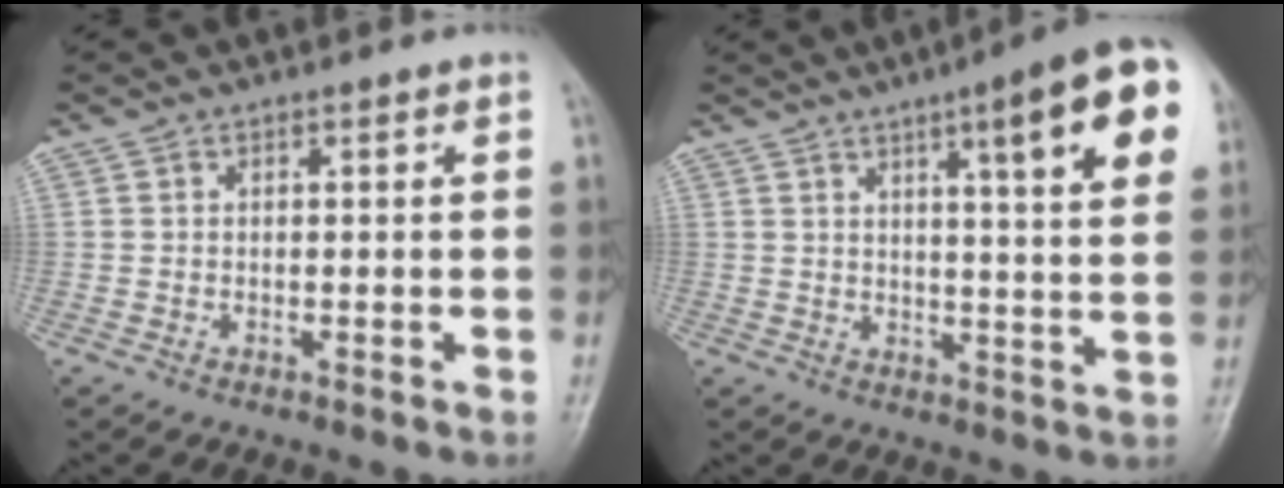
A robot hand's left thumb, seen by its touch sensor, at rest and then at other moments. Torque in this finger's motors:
{"motor_torque": [2.11, 2.08, 1.32, -1.46, 0.36]}